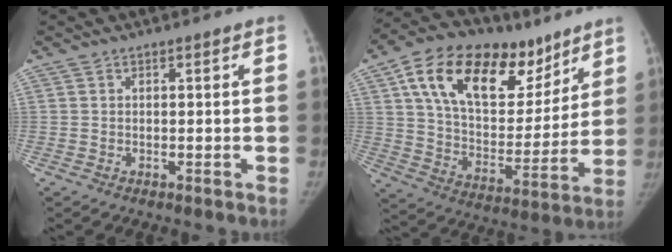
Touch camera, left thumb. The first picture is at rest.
{"total": 26.6, "force": [14.1, 14.9, 16.9], "torque": [-0.235, -0.016, 0.241]}